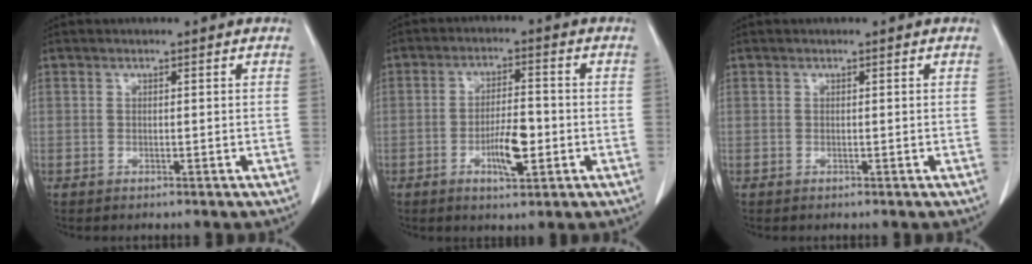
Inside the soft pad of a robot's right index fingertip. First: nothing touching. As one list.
[{"total": 6.3, "force": [-1.9, 1.7, 5.8], "torque": [-0.105, 0.000, -0.031]}, {"total": 0.0}]